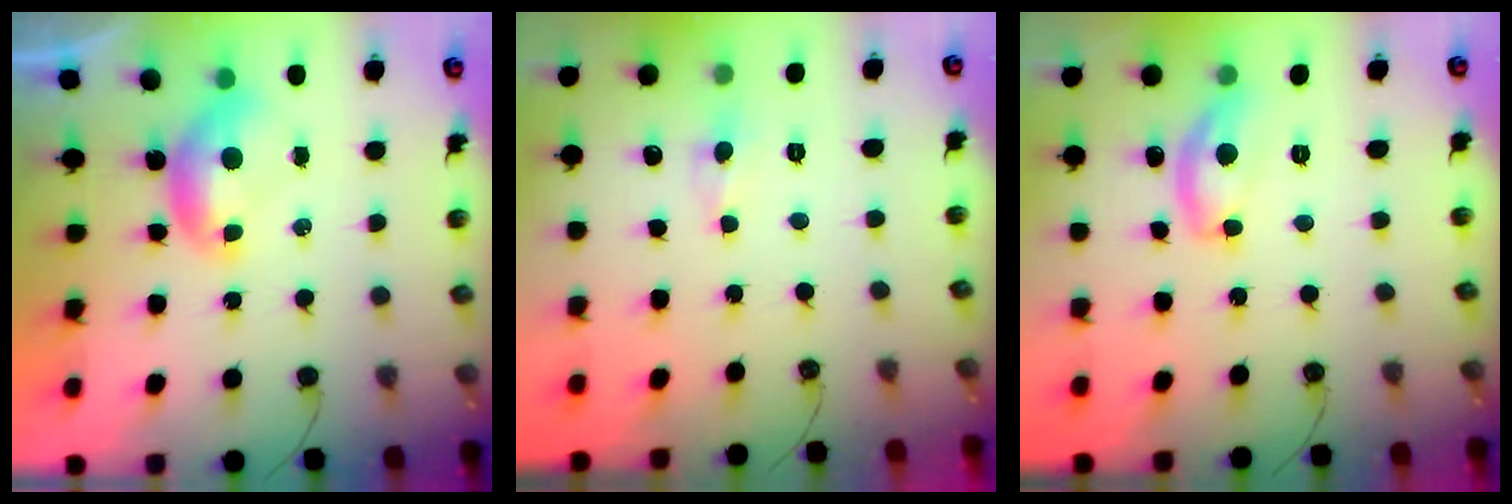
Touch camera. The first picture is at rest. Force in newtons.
{"total": 0.7, "press": 0.7, "slide": 0.3}
{"total": 8.4, "press": 8.4, "slide": 0.6}